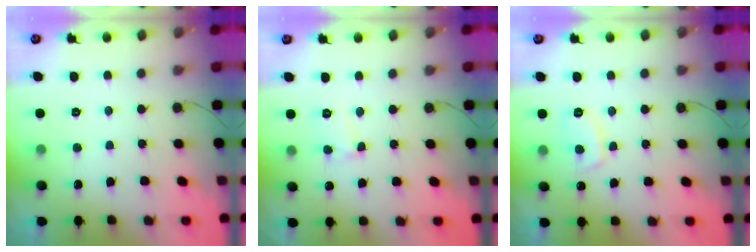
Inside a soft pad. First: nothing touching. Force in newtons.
{"total": 3.6, "press": 3.6, "slide": 0.4}
{"total": 5.7, "press": 5.6, "slide": 1.0}